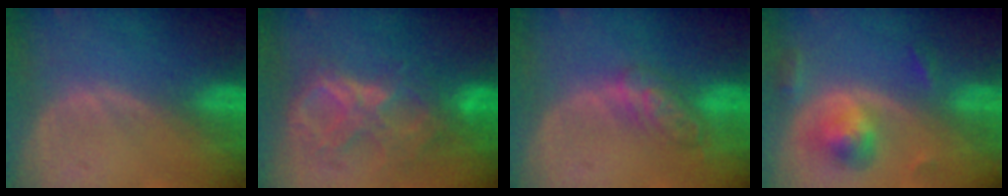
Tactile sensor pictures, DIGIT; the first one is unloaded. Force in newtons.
{"total": 8.7, "press": 7.7, "slide": 4.1}
{"total": 5.2, "press": 5.1, "slide": 1.0}
{"total": 5.7, "press": 5.3, "slide": 1.9}